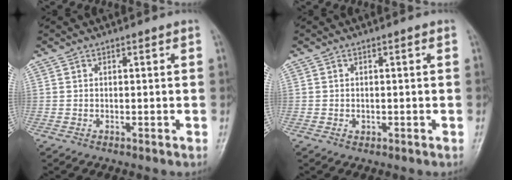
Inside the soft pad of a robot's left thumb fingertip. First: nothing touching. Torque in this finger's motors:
{"motor_torque": [-0.07, 0.04, 0.04, 0.01, 0.00]}